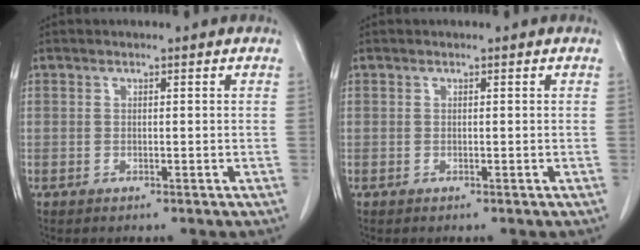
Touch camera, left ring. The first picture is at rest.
{"total": 0.0}